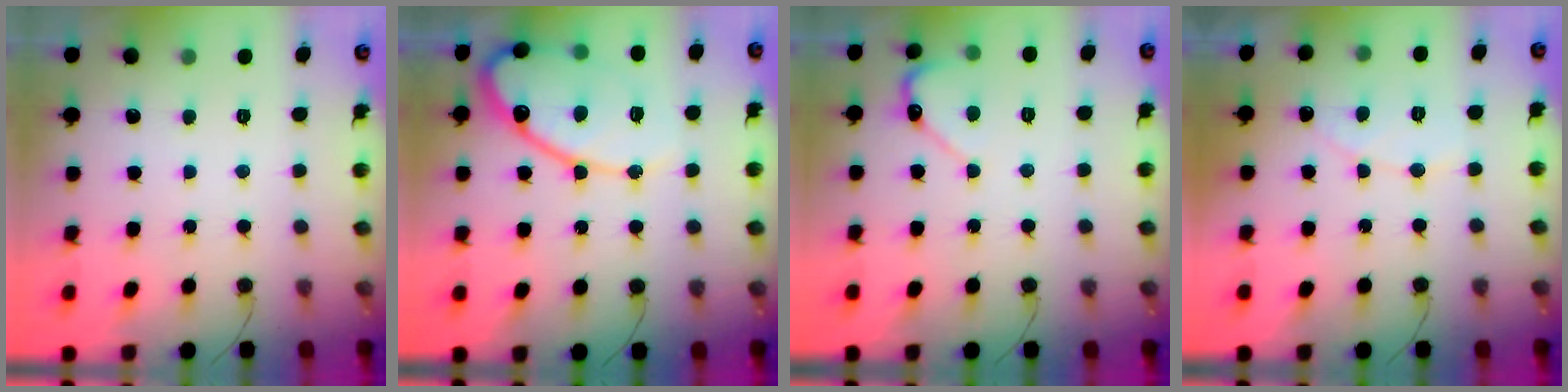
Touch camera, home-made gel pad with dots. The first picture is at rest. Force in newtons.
{"total": 15.1, "press": 15.0, "slide": 1.6}
{"total": 5.2, "press": 5.2, "slide": 0.4}
{"total": 6.5, "press": 6.5, "slide": 0.4}